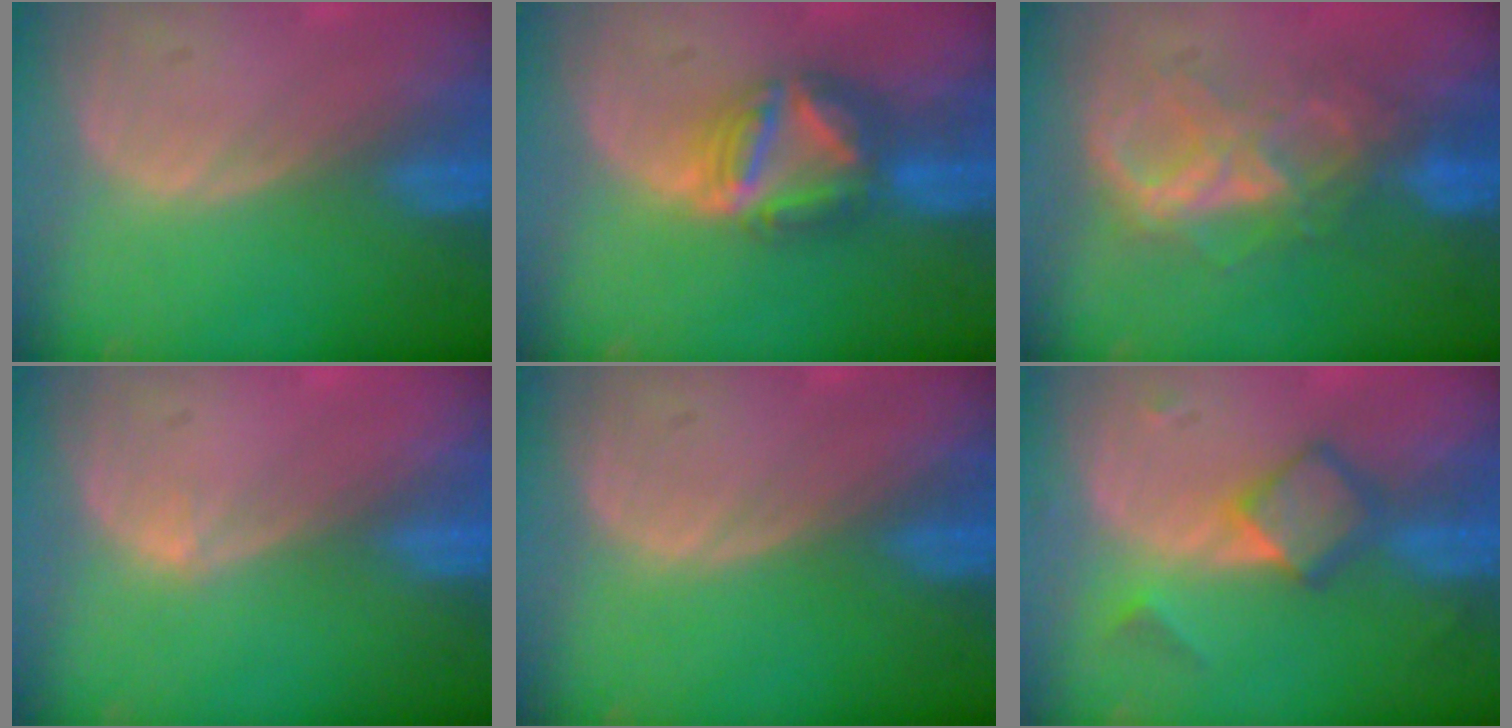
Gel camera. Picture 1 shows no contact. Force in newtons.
{"total": 7.9, "press": 6.7, "slide": 4.1}
{"total": 7.2, "press": 7.2, "slide": 0.3}
{"total": 0.6, "press": 0.4, "slide": 0.5}
{"total": 0.0}
{"total": 5.2, "press": 5.2, "slide": 0.1}